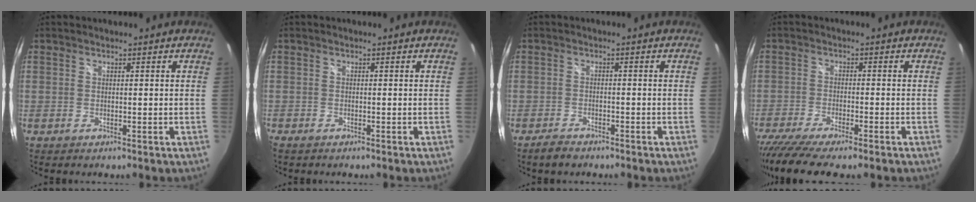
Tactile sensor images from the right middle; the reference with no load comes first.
{"total": 0.9, "force": [-0.8, 0.4, 0.3], "torque": [-0.008, -0.005, -0.017]}
{"total": 3.2, "force": [-2.7, 1.2, 1.2], "torque": [-0.037, -0.006, -0.050]}
{"total": 9.8, "force": [-8.1, 0.9, 5.5], "torque": [-0.128, -0.044, -0.139]}